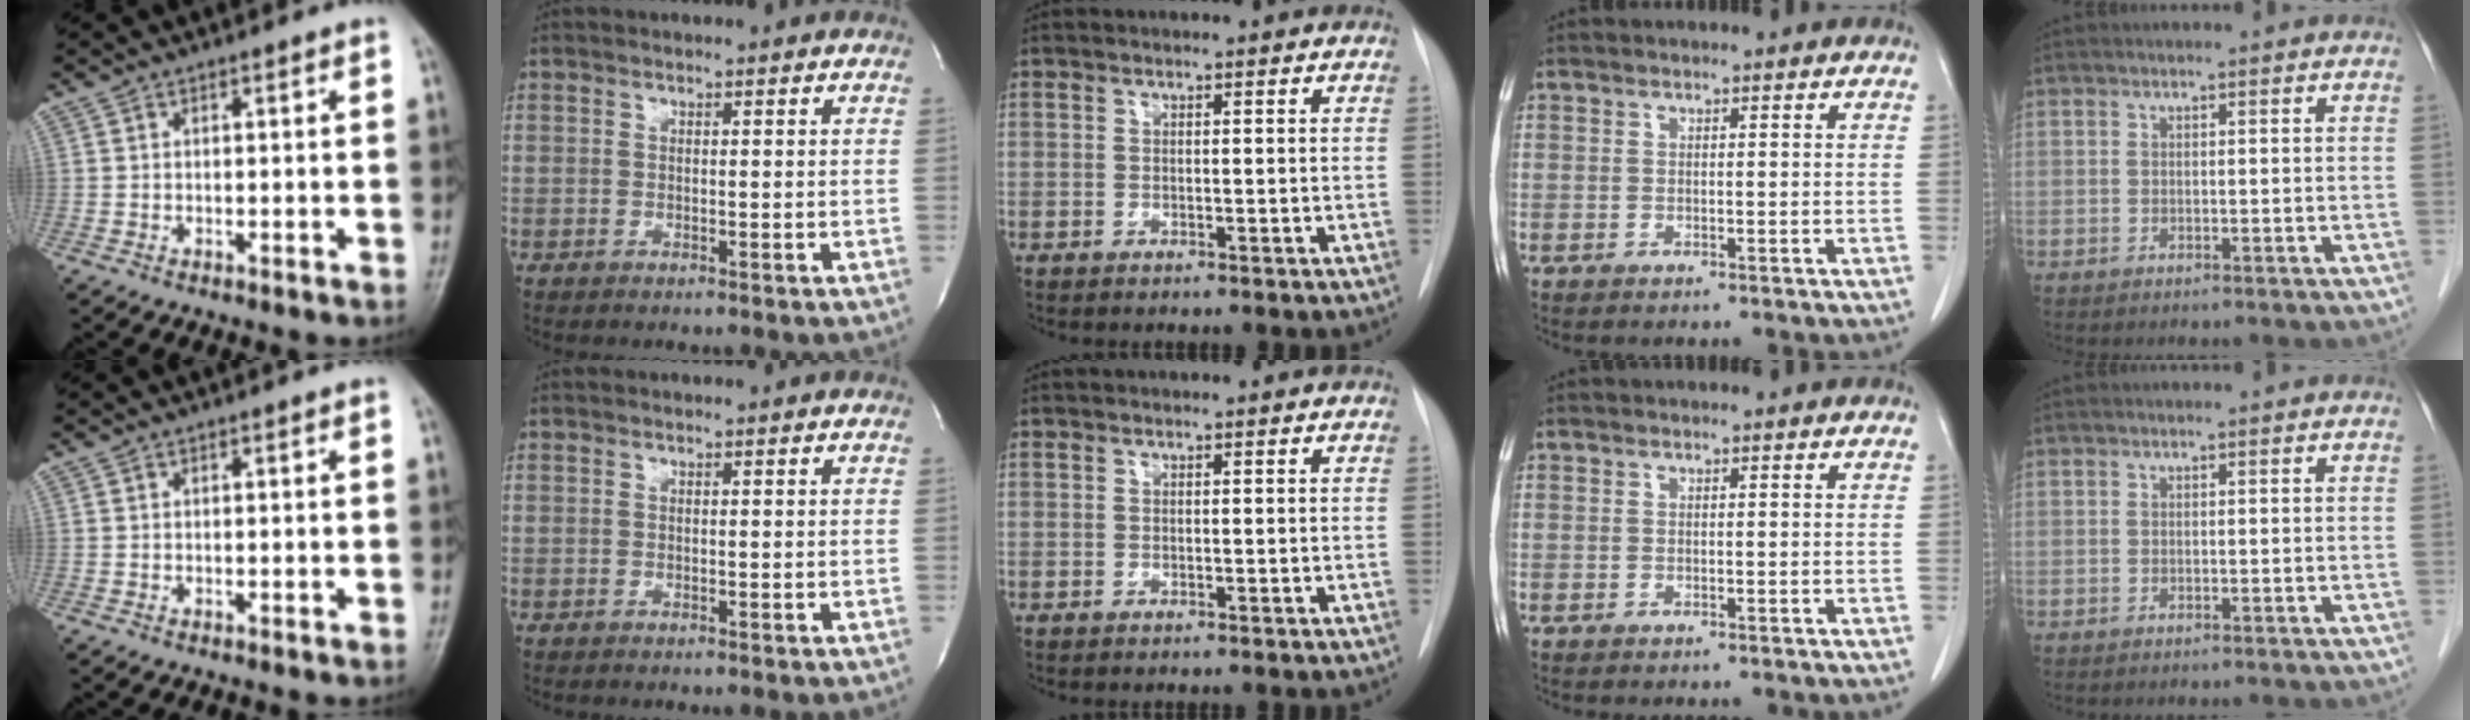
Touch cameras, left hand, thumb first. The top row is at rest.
{}